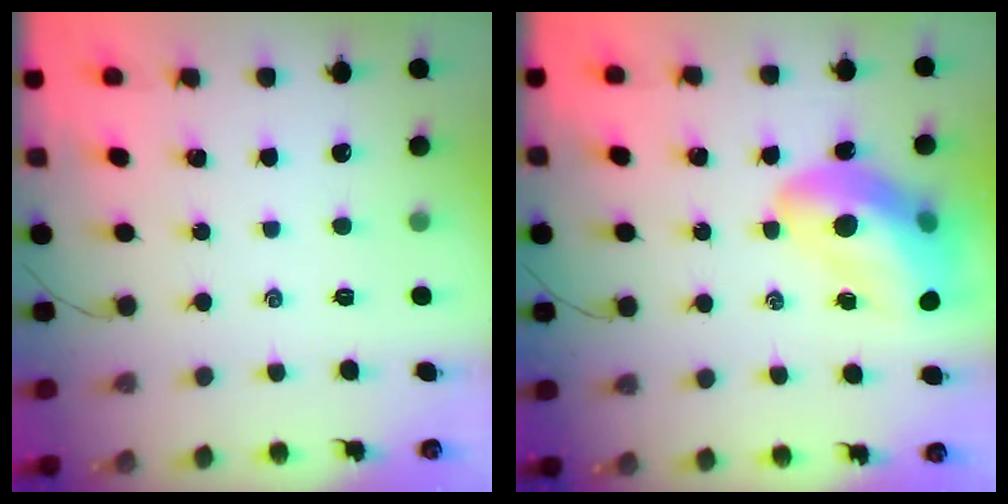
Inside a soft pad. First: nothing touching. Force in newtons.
{"total": 16.8, "press": 16.2, "slide": 4.4}